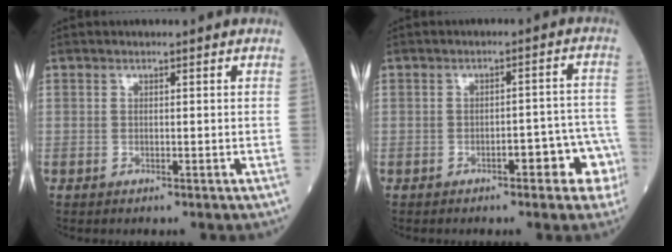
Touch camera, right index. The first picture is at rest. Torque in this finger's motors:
{"motor_torque": [1.02, -0.51, 0.32, 0.07]}